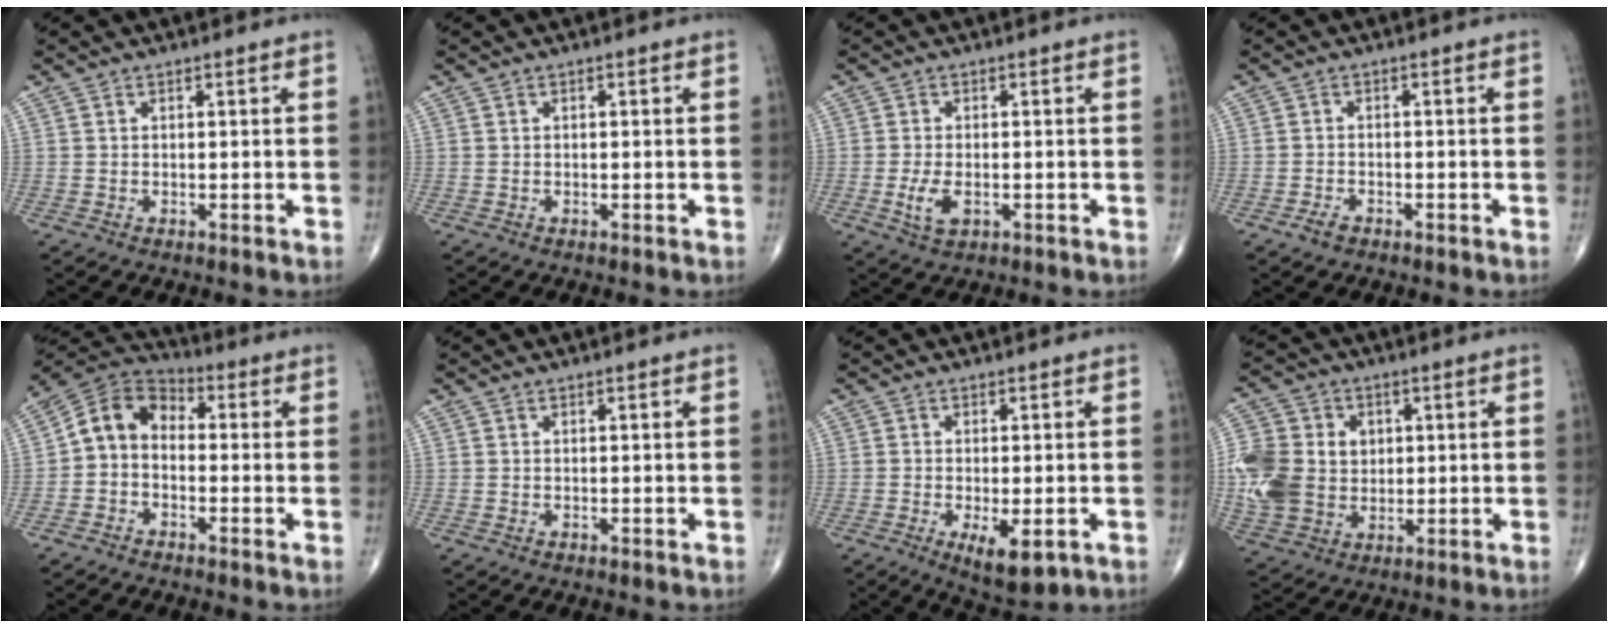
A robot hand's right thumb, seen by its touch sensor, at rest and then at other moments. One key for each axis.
{"total": 0.0}
{"total": 4.4, "fx": -1.1, "fy": 2.3, "fz": 3.5, "tx": -0.073, "ty": -0.005, "tz": -0.017}
{"total": 2.0, "fx": -1.3, "fy": 1.0, "fz": 1.0, "tx": -0.023, "ty": 0.007, "tz": -0.022}
{"total": 8.3, "fx": -0.8, "fy": 6.3, "fz": 5.4, "tx": -0.078, "ty": 0.035, "tz": -0.036}
{"total": 0.0}
{"total": 7.2, "fx": -2.6, "fy": 2.8, "fz": 6.1, "tx": -0.093, "ty": -0.011, "tz": -0.032}
{"total": 15.0, "fx": 0.7, "fy": 12.2, "fz": 8.6, "tx": -0.174, "ty": 0.005, "tz": 0.022}